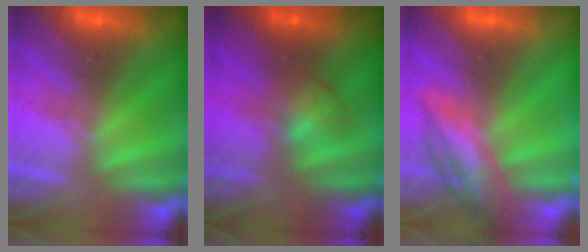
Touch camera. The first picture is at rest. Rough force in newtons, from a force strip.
{"total": 1.9}
{"total": 2.4}